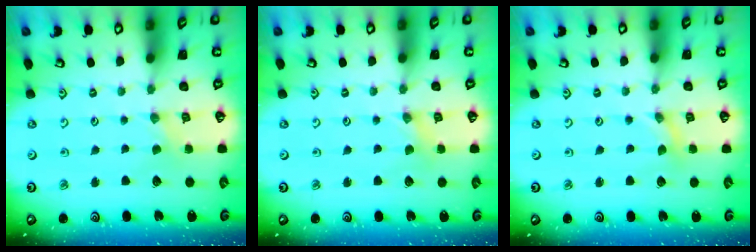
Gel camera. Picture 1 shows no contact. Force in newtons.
{"total": 0.0}
{"total": 0.0}